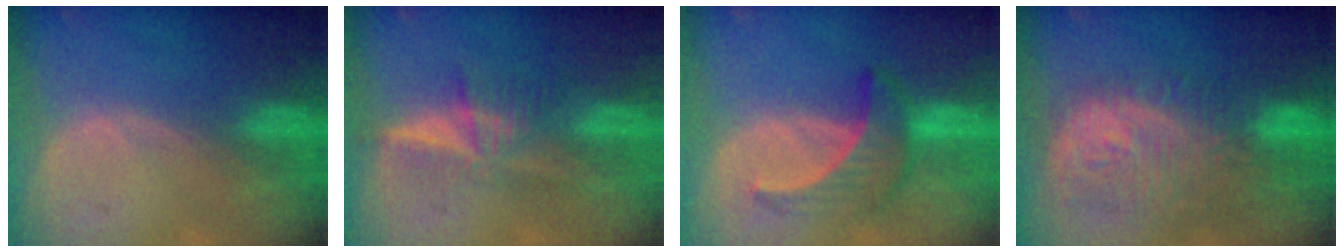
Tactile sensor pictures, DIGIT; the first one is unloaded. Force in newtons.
{"total": 5.3, "press": 5.2, "slide": 1.2}
{"total": 6.3, "press": 6.1, "slide": 1.9}
{"total": 12.0, "press": 10.7, "slide": 5.4}